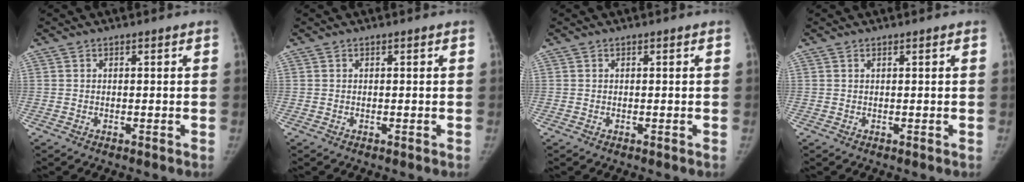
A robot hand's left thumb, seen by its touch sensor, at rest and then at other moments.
{"total": 0.0}
{"total": 0.0}
{"total": 0.0}